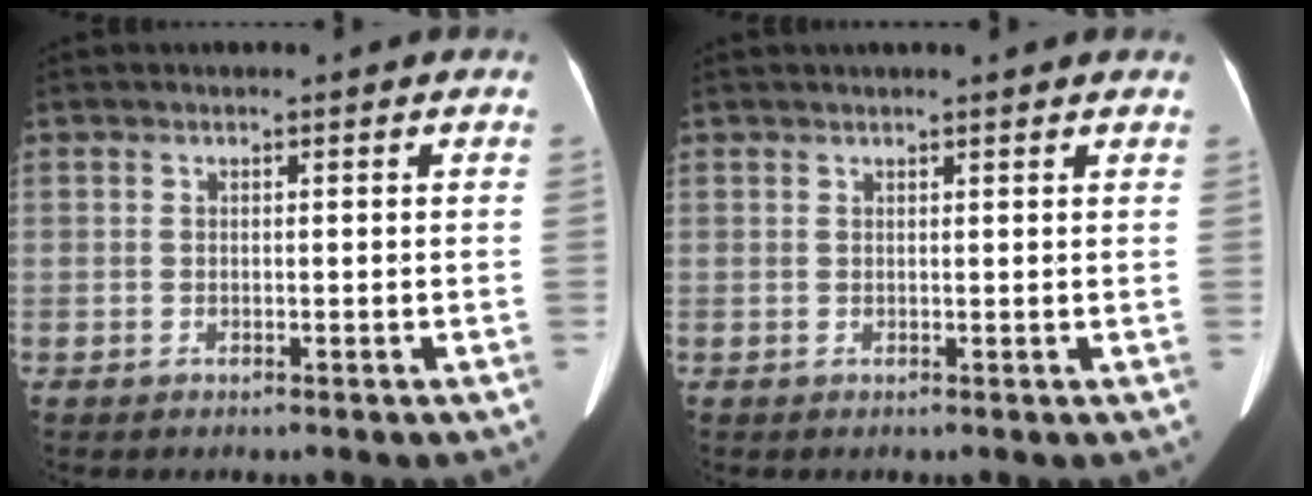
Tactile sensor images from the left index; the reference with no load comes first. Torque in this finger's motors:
{"motor_torque": [1.04, -1.10, 0.13, 0.02]}